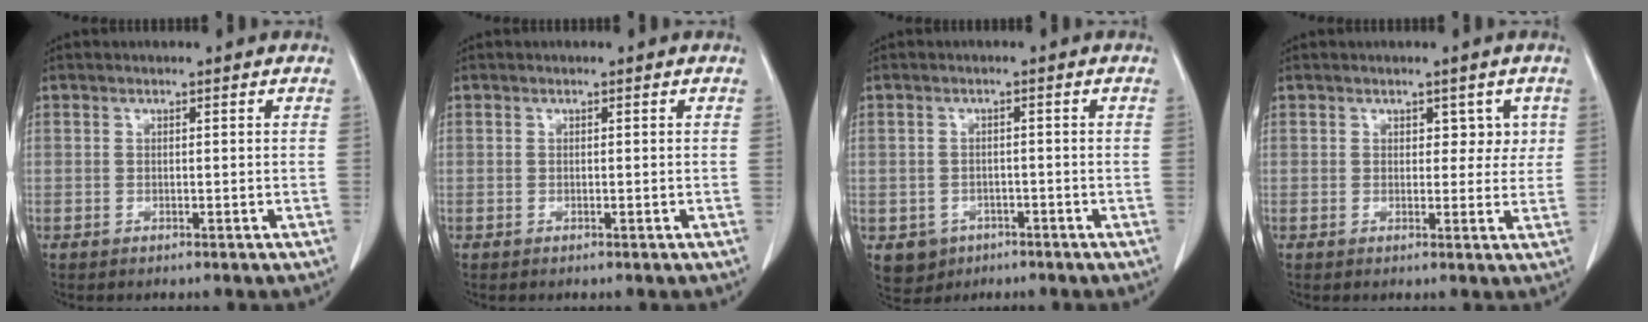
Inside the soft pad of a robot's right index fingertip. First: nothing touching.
{"total": 0.0}
{"total": 3.9, "force": [-1.9, 3.4, 0.7], "torque": [-0.005, 0.007, -0.024]}
{"total": 3.2, "force": [1.2, 2.1, 2.0], "torque": [-0.009, 0.003, 0.014]}